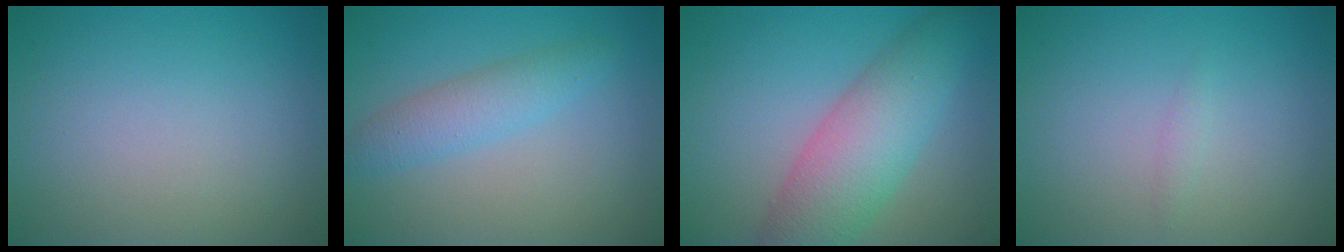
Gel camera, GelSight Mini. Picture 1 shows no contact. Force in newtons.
{"total": 2.9, "press": 2.9, "slide": 0.0}
{"total": 7.1, "press": 7.1, "slide": 0.4}
{"total": 0.6, "press": 0.6, "slide": 0.0}